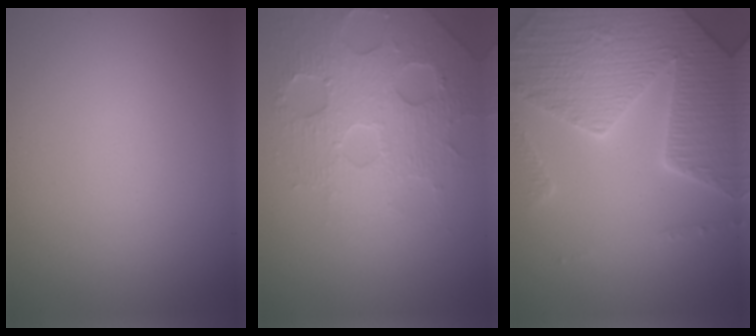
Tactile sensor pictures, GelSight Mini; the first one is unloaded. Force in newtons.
{"total": 4.6, "press": 4.5, "slide": 1.0}
{"total": 7.5, "press": 7.3, "slide": 1.9}